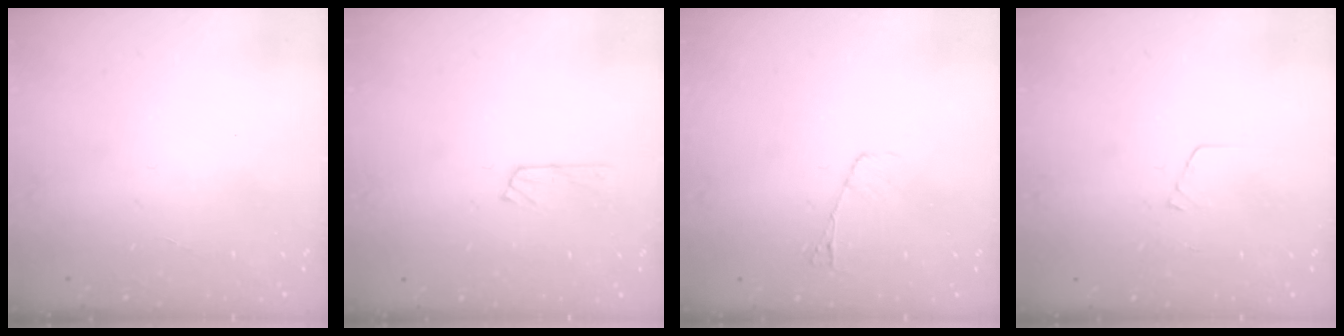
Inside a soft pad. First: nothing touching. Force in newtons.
{"total": 5.8, "press": 5.8, "slide": 0.4}
{"total": 4.5, "press": 4.5, "slide": 0.5}
{"total": 3.7, "press": 3.7, "slide": 0.2}